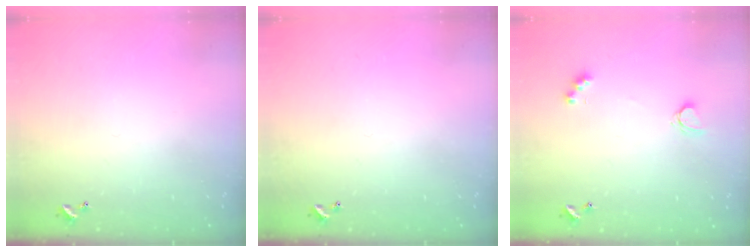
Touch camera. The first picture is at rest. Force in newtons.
{"total": 0.0}
{"total": 2.7, "press": 2.7, "slide": 0.5}